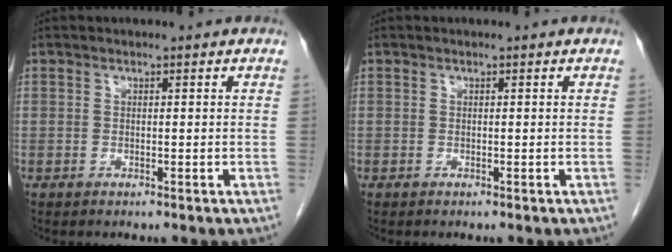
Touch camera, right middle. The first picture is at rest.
{"total": 0.0}